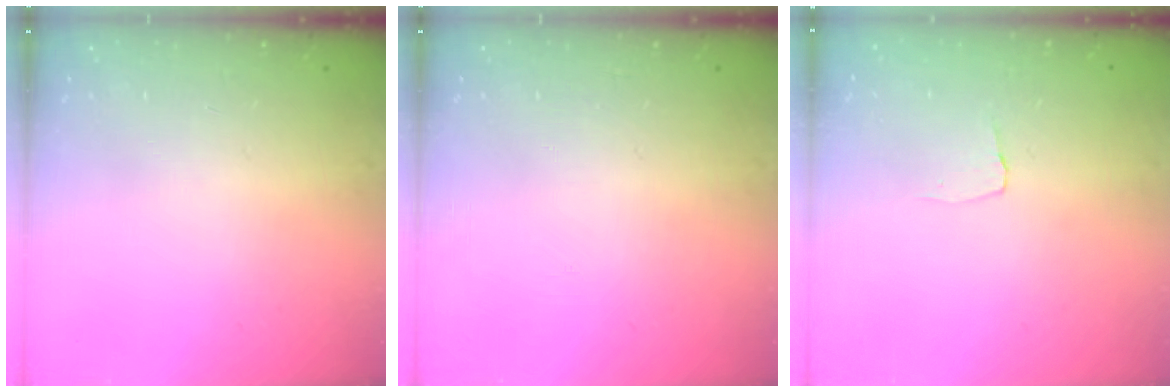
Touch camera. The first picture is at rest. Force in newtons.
{"total": 0.0}
{"total": 2.9, "press": 2.8, "slide": 0.3}